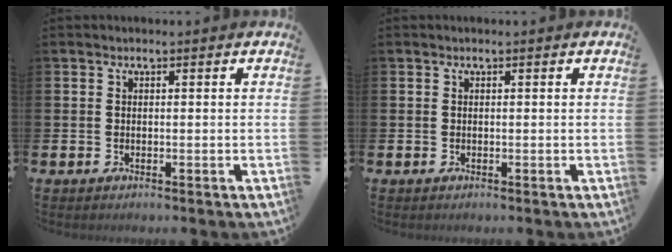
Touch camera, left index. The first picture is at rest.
{"total": 0.0}